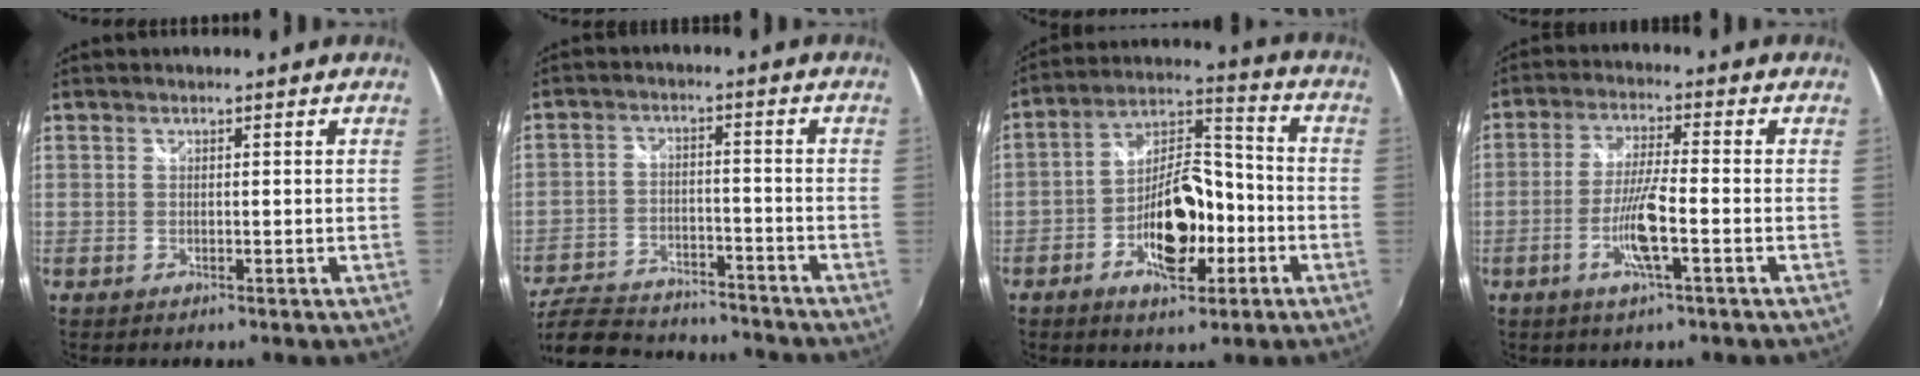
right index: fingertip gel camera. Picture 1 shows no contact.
{"total": 20.3, "force": [-16.9, 7.8, 8.1], "torque": [-0.195, -0.010, -0.250]}
{"total": 14.2, "force": [-5.2, 6.4, 11.5], "torque": [-0.203, 0.024, -0.081]}
{"total": 7.8, "force": [-2.8, 0.5, 7.3], "torque": [-0.145, -0.006, -0.056]}